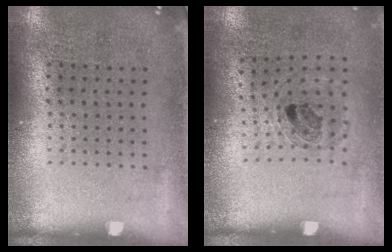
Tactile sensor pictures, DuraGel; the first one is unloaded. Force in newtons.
{"total": 1.0, "press": 0.9, "slide": 0.4}